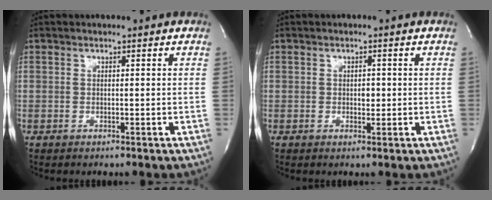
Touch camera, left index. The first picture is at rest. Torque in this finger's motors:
{"motor_torque": [-0.06, 0.22, 0.07, 0.00]}